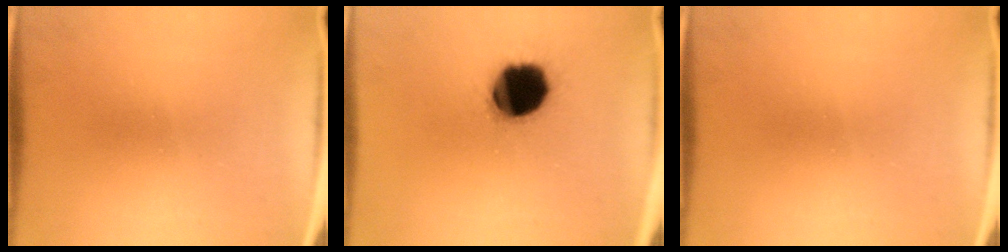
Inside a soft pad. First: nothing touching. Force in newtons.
{"total": 17.9}
{"total": 0.0}